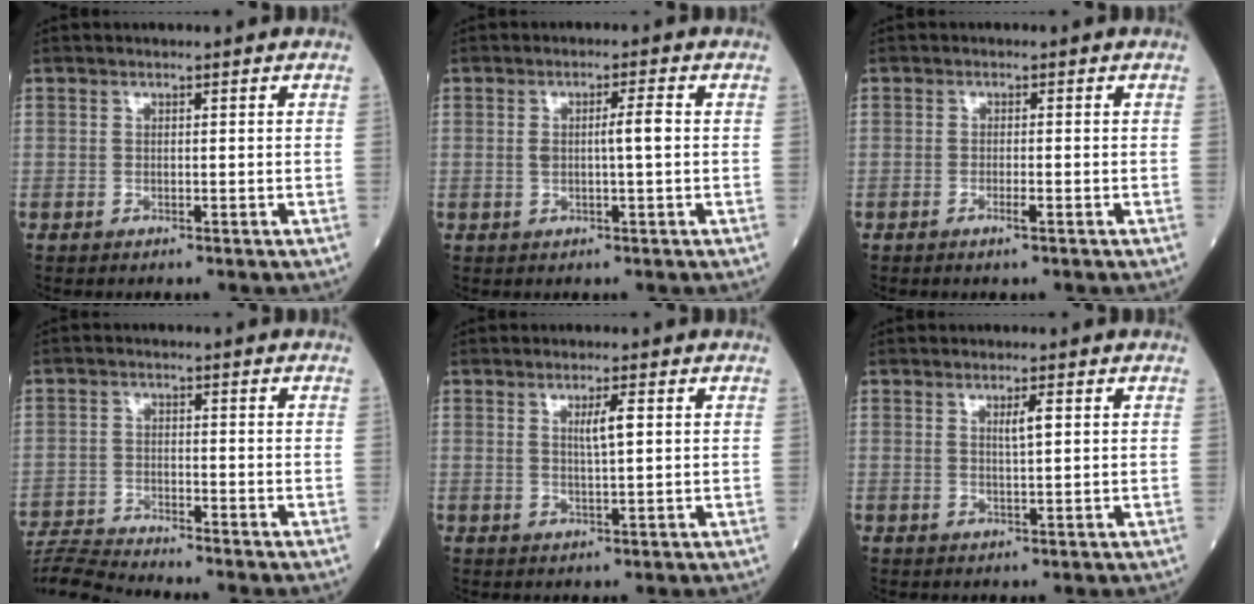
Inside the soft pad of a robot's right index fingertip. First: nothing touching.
{"total": 3.4, "force": [0.2, 0.1, 3.4], "torque": [-0.062, 0.004, 0.005]}
{"total": 1.4, "force": [-0.7, 0.1, 1.2], "torque": [-0.023, -0.002, -0.014]}
{"total": 8.1, "force": [-7.8, -1.8, 0.8], "torque": [-0.017, -0.004, -0.144]}
{"total": 3.1, "force": [1.0, 0.1, 3.0], "torque": [-0.052, -0.002, 0.016]}
{"total": 2.4, "force": [0.8, 0.1, 2.2], "torque": [-0.039, -0.002, 0.013]}